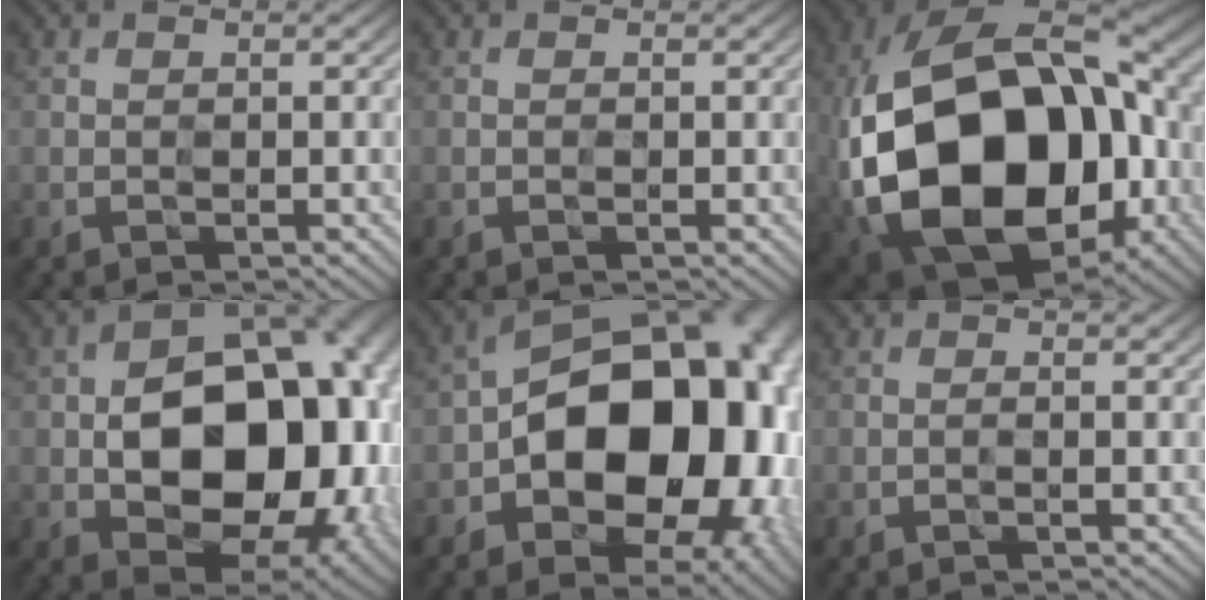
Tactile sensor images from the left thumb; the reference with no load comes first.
{"total": 0.0}
{"total": 22.3, "force": [-3.5, 15.5, 15.6], "torque": [-0.356, -0.042, -0.026]}
{"total": 20.2, "force": [-1.7, 13.9, 14.6], "torque": [-0.208, -0.030, 0.003]}
{"total": 19.9, "force": [-2.3, 13.7, 14.2], "torque": [-0.199, -0.016, -0.016]}
{"total": 0.7, "force": [-0.3, 0.0, 0.6], "torque": [-0.011, 0.002, -0.004]}